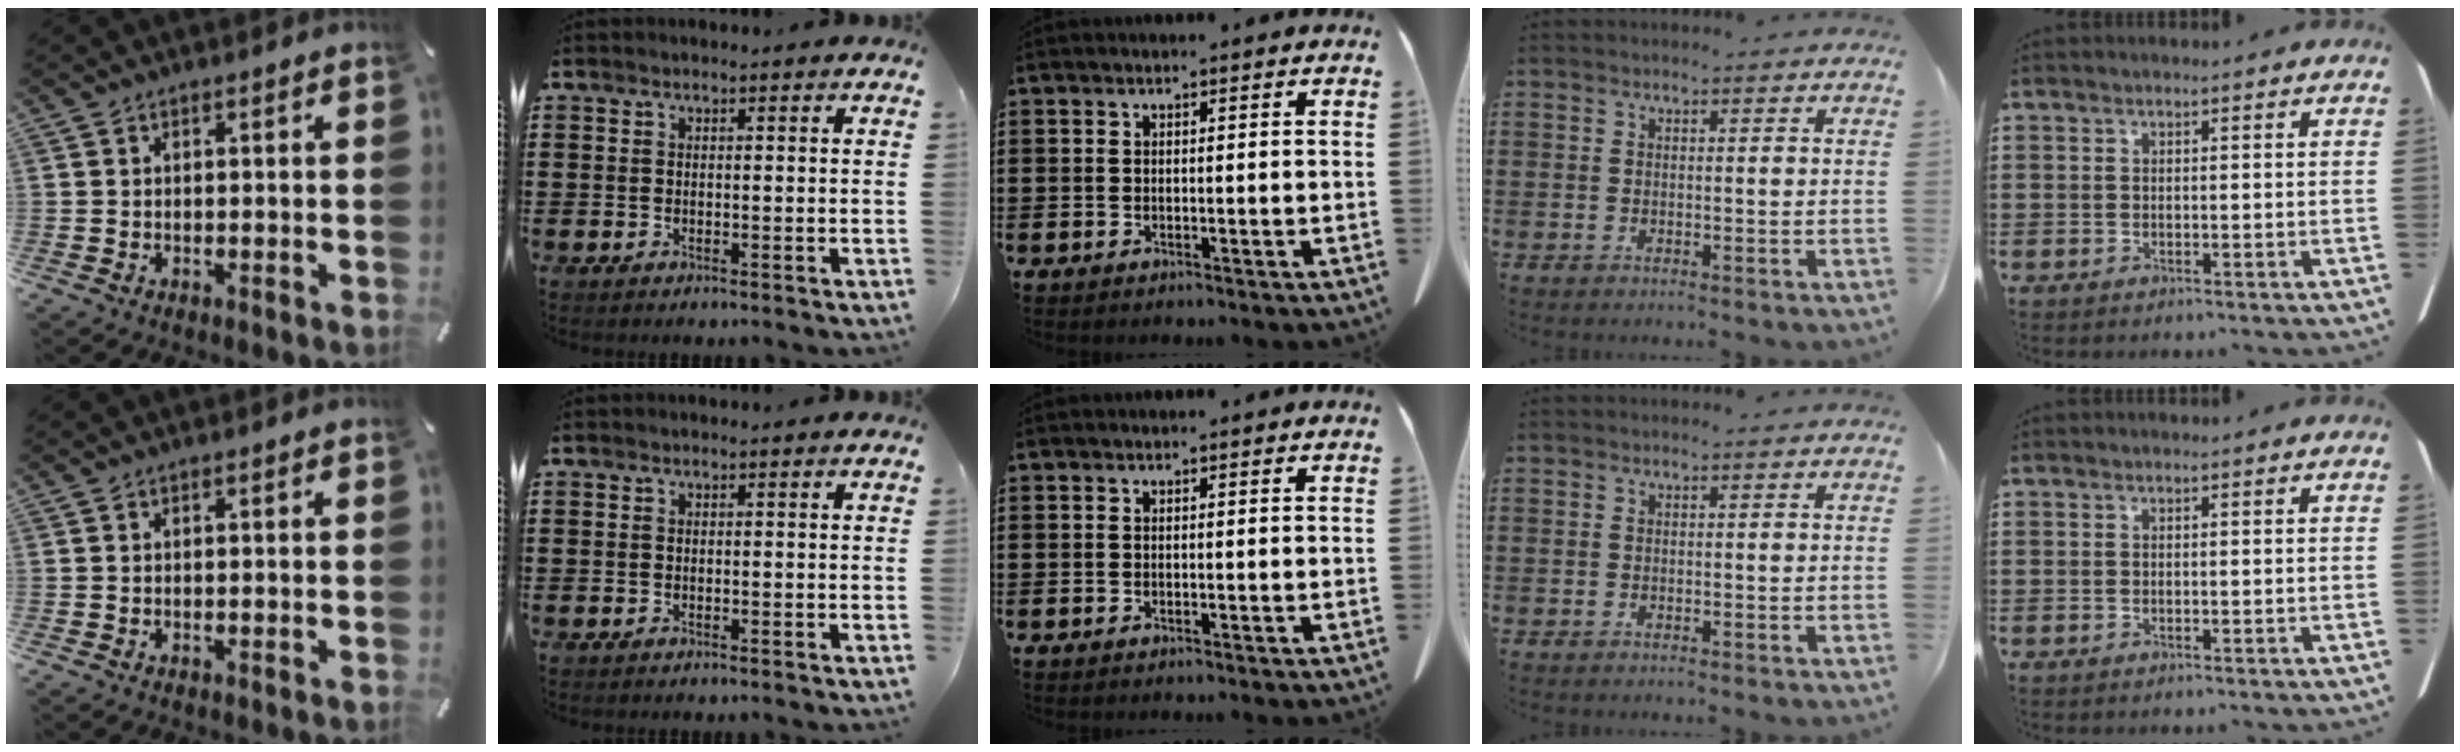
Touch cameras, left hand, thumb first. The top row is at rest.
{}